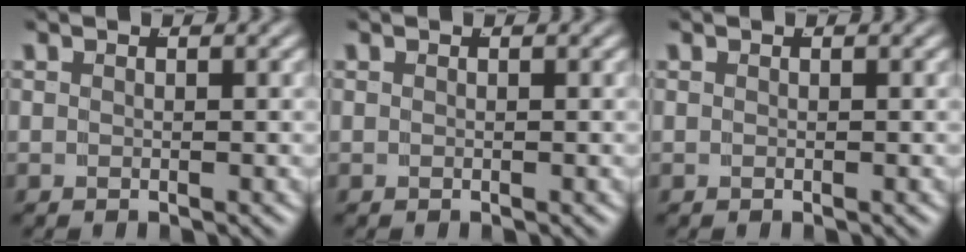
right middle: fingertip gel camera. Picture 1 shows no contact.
{"total": 0.0}
{"total": 0.0}